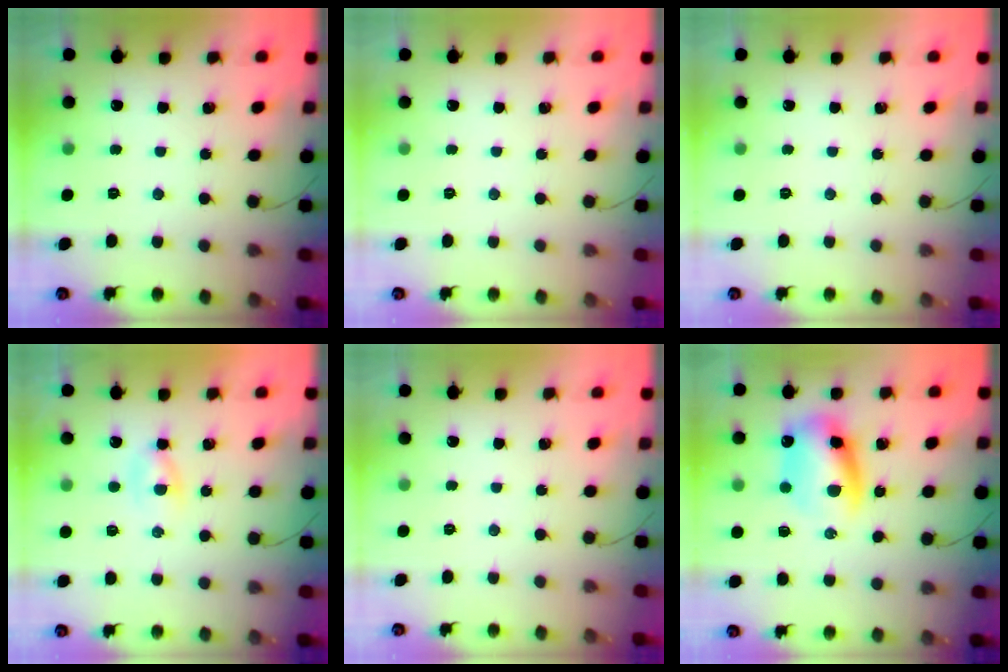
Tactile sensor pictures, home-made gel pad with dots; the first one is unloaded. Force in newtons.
{"total": 0.0}
{"total": 0.0}
{"total": 2.3, "press": 2.1, "slide": 0.9}
{"total": 0.0}
{"total": 10.7, "press": 10.4, "slide": 2.8}